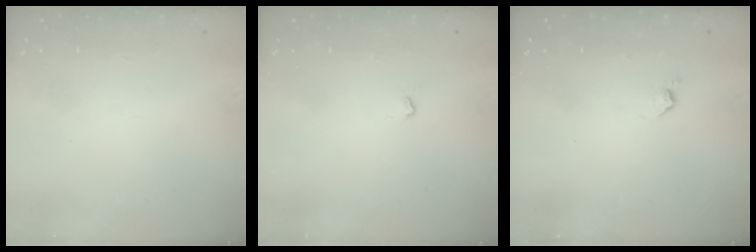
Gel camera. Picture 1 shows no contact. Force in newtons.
{"total": 1.9, "press": 1.9, "slide": 0.4}
{"total": 5.0, "press": 5.0, "slide": 0.7}